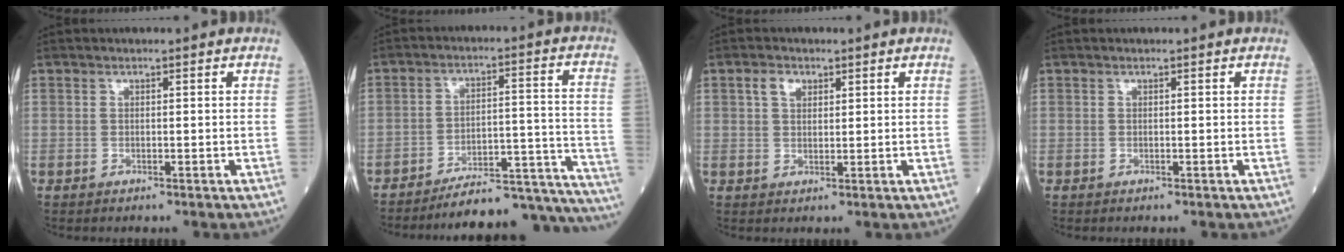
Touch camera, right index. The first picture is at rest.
{"total": 20.9, "force": [-20.4, 1.0, 4.6], "torque": [-0.008, 0.030, -0.272]}
{"total": 2.7, "force": [1.3, 1.7, 1.6], "torque": [-0.032, 0.007, 0.025]}
{"total": 0.0}